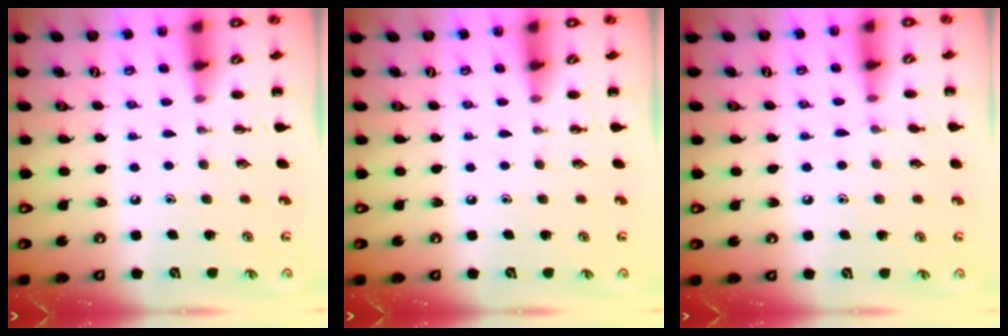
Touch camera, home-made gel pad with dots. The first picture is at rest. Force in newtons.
{"total": 0.0}
{"total": 5.7, "press": 5.2, "slide": 2.2}